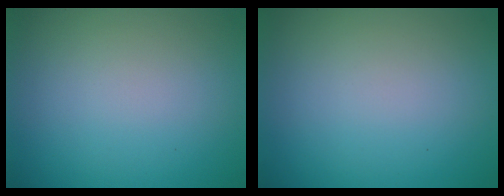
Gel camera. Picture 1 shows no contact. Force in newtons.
{"total": 0.0}